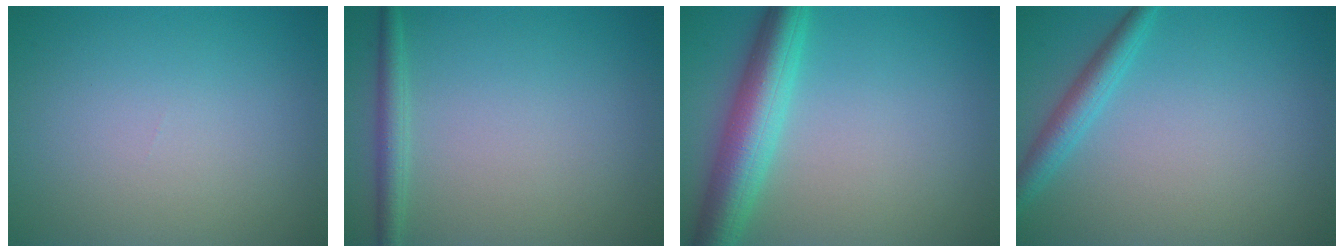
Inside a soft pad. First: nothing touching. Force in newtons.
{"total": 1.8, "press": 1.8, "slide": 0.1}
{"total": 6.0, "press": 6.0, "slide": 0.3}
{"total": 2.5, "press": 2.5, "slide": 0.1}